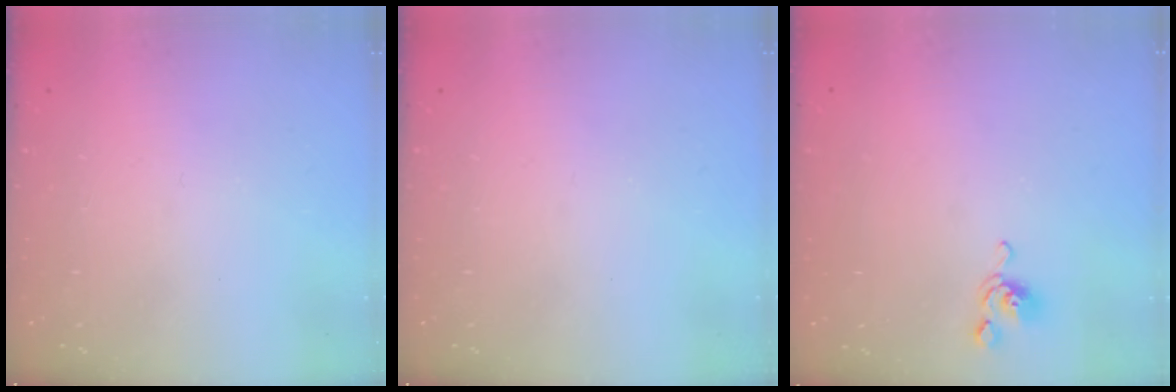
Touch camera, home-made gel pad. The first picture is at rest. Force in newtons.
{"total": 0.0}
{"total": 4.4, "press": 4.4, "slide": 0.4}